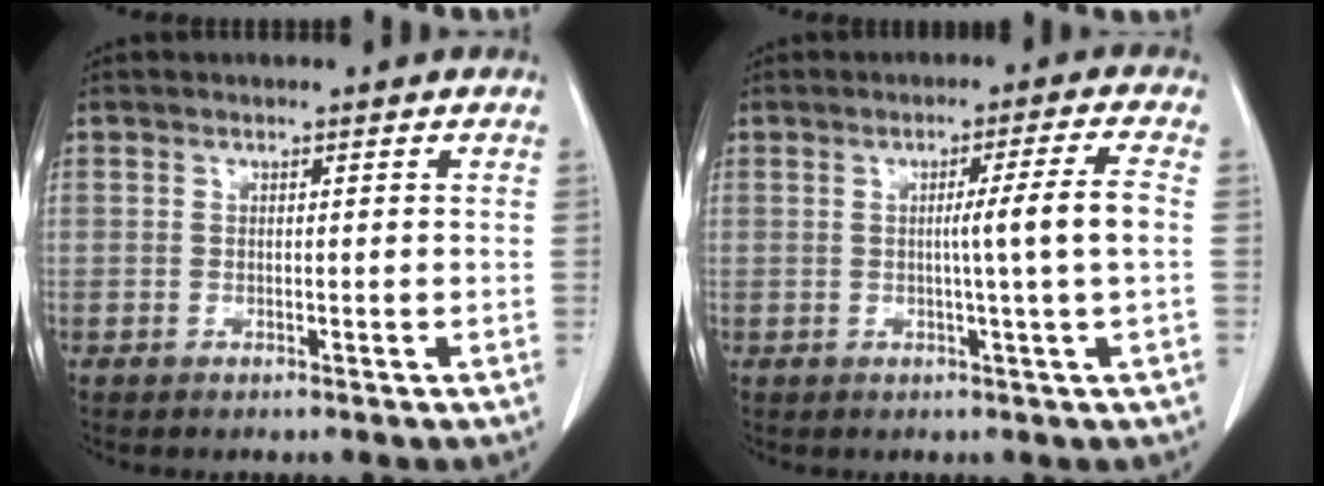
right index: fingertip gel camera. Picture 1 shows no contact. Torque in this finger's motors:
{"motor_torque": [0.63, -0.17, 0.32, 0.10]}